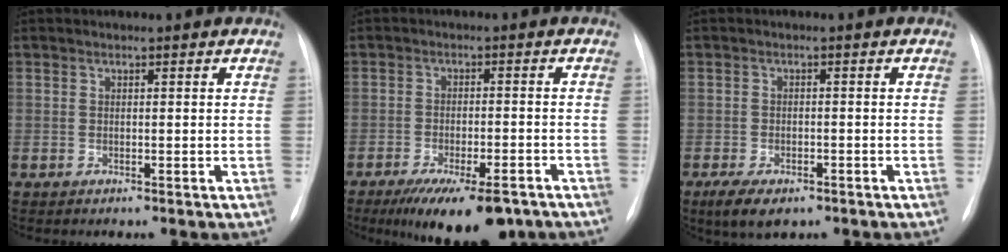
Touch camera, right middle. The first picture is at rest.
{"total": 12.3, "force": [-9.0, 3.7, 7.6], "torque": [-0.102, -0.011, -0.134]}
{"total": 5.7, "force": [-3.8, 2.5, 3.5], "torque": [-0.065, -0.010, -0.056]}